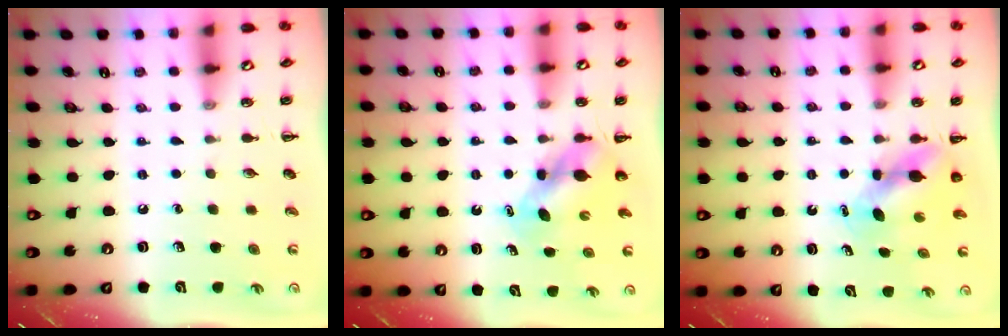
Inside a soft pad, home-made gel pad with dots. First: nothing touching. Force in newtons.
{"total": 5.7, "press": 5.6, "slide": 0.7}
{"total": 5.7, "press": 5.7, "slide": 0.2}